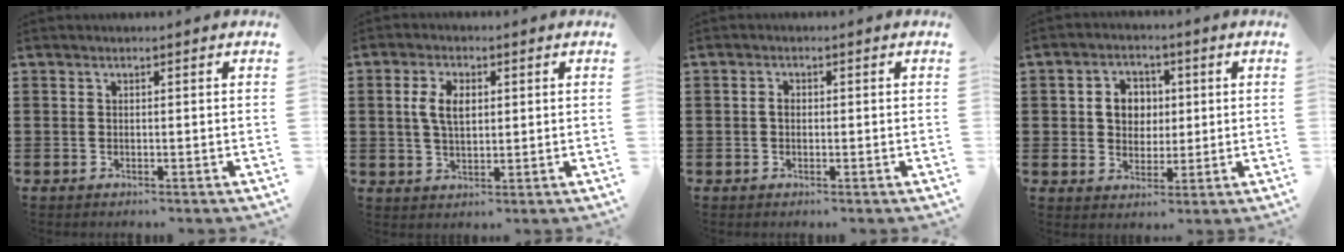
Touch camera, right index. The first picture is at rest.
{"total": 4.9, "force": [1.0, 2.7, 4.0], "torque": [-0.092, 0.009, 0.013]}
{"total": 1.3, "force": [0.0, 0.9, 1.0], "torque": [-0.020, 0.004, -0.001]}
{"total": 5.3, "force": [0.8, 4.7, 2.4], "torque": [-0.059, 0.014, 0.009]}